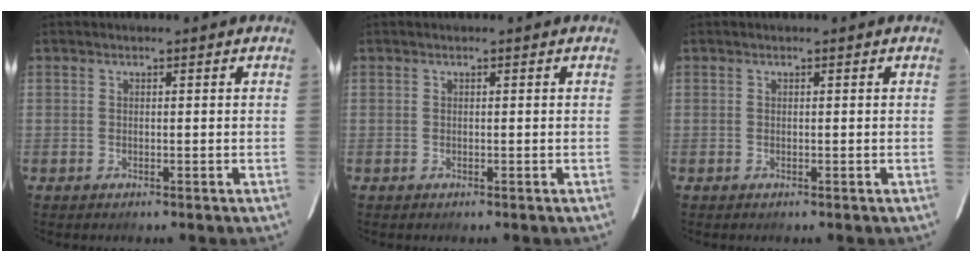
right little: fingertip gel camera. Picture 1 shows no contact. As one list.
[{"total": 0.0}, {"total": 0.0}]